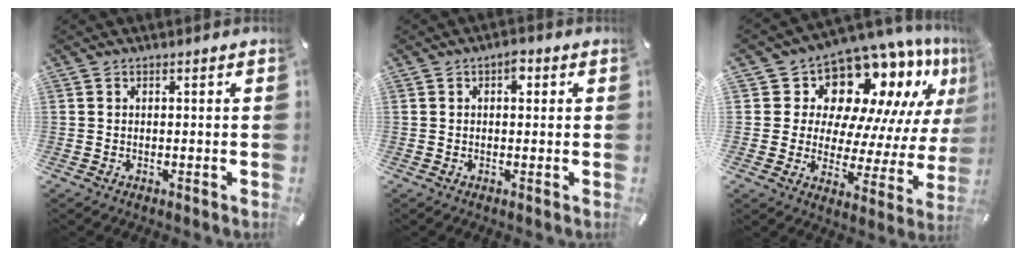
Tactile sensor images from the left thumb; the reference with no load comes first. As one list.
[{"total": 2.7, "force": [0.7, 1.6, 2.1], "torque": [-0.020, -0.001, 0.005]}, {"total": 14.7, "force": [11.4, 7.9, 4.9], "torque": [-0.077, -0.120, 0.191]}]